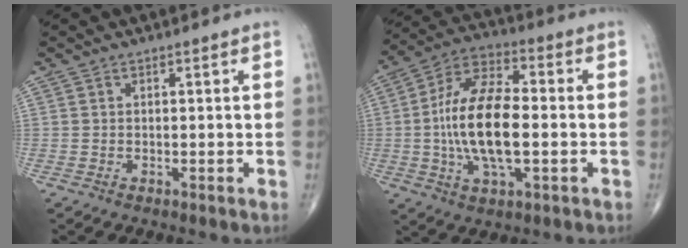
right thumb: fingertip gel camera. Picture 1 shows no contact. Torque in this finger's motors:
{"motor_torque": [0.30, 0.31, 1.69, -0.03, 0.40]}